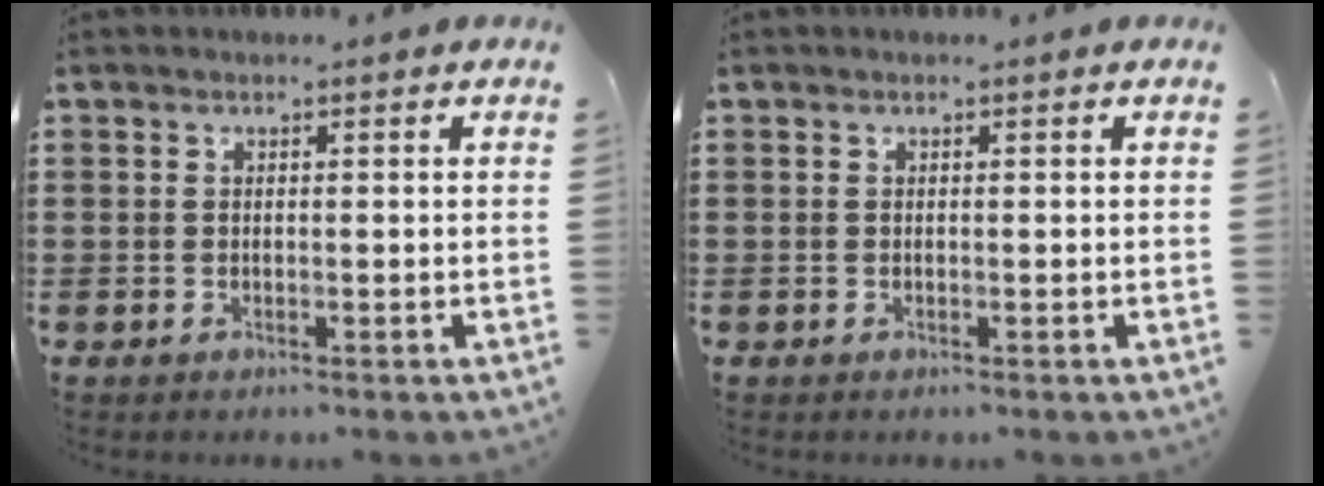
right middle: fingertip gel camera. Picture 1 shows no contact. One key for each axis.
{"total": 0.0}